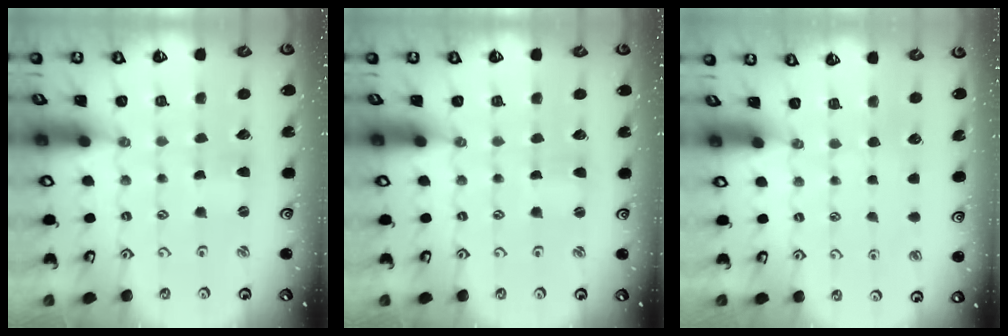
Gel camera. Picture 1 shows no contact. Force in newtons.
{"total": 0.8, "press": 0.8, "slide": 0.0}
{"total": 0.0}